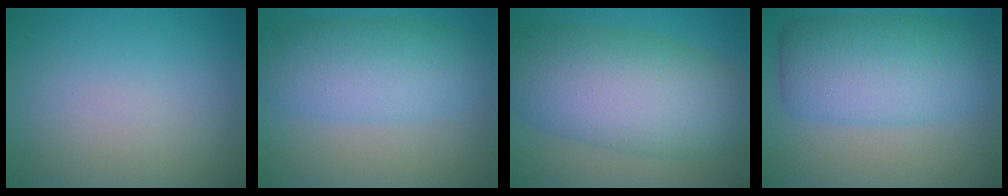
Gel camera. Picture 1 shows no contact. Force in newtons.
{"total": 6.2, "press": 6.2, "slide": 0.0}
{"total": 10.9, "press": 10.9, "slide": 0.1}
{"total": 7.9, "press": 7.9, "slide": 0.1}